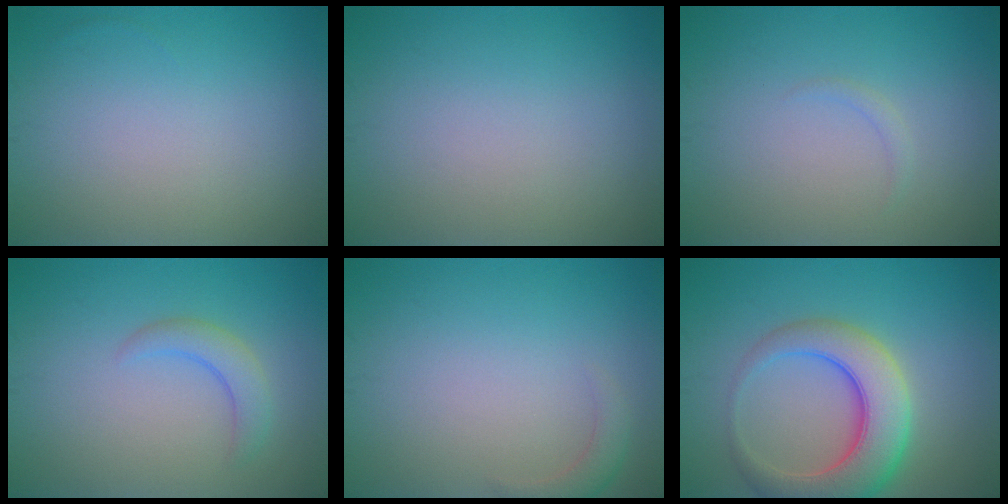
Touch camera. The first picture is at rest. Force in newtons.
{"total": 0.0}
{"total": 0.7, "press": 0.7, "slide": 0.1}
{"total": 2.3, "press": 2.3, "slide": 0.4}
{"total": 1.6, "press": 1.6, "slide": 0.3}
{"total": 7.4, "press": 7.3, "slide": 0.6}